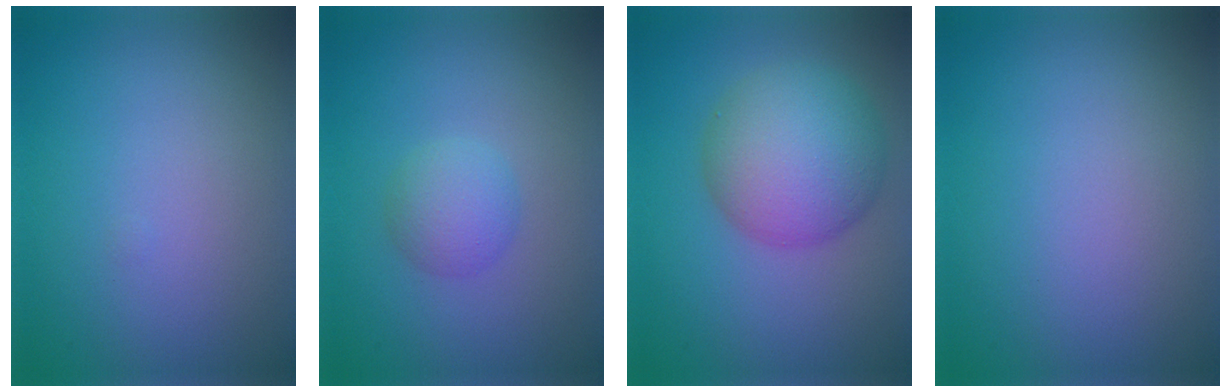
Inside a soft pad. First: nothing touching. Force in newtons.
{"total": 2.5, "press": 2.5, "slide": 0.1}
{"total": 7.6, "press": 7.6, "slide": 0.4}
{"total": 0.0}